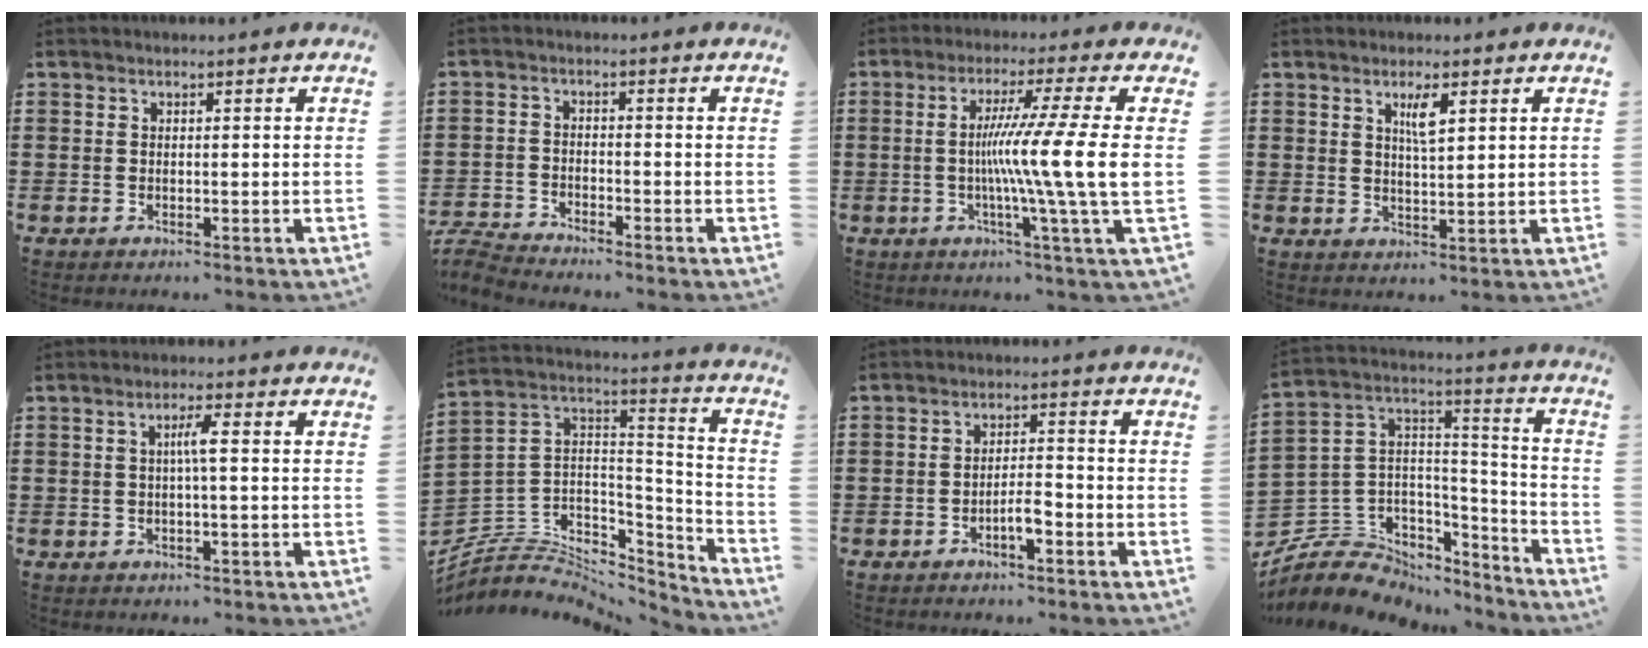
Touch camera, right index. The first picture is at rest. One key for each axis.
{"total": 3.4, "fx": -3.3, "fy": 0.0, "fz": 0.3, "tx": -0.024, "ty": -0.004, "tz": -0.075}
{"total": 12.7, "fx": -0.4, "fy": -1.6, "fz": 12.6, "tx": -0.240, "ty": -0.019, "tz": -0.020}
{"total": 3.4, "fx": 1.7, "fy": 0.8, "fz": 2.9, "tx": -0.046, "ty": -0.001, "tz": 0.023}
{"total": 2.7, "fx": 0.0, "fy": -0.1, "fz": 2.7, "tx": -0.052, "ty": -0.001, "tz": -0.004}
{"total": 4.8, "fx": -3.2, "fy": 3.5, "fz": 0.9, "tx": -0.047, "ty": -0.020, "tz": -0.068}
{"total": 3.1, "fx": -1.8, "fy": 0.9, "fz": 2.4, "tx": -0.049, "ty": 0.003, "tz": -0.036}
{"total": 7.6, "fx": -4.7, "fy": 5.7, "fz": 1.6, "tx": -0.069, "ty": -0.009, "tz": -0.091}